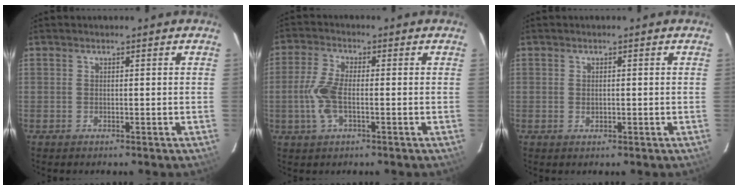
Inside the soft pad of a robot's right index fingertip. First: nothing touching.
{"total": 7.1, "force": [-1.4, 2.8, 6.3], "torque": [-0.141, 0.002, -0.030]}
{"total": 1.1, "force": [-0.1, 0.8, 0.8], "torque": [-0.013, 0.000, 0.000]}